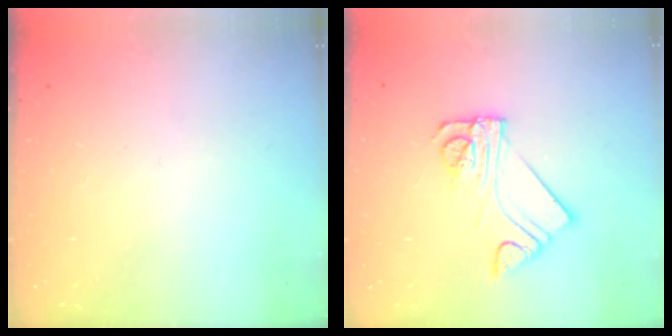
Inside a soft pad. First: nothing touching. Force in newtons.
{"total": 11.1, "press": 11.0, "slide": 1.2}